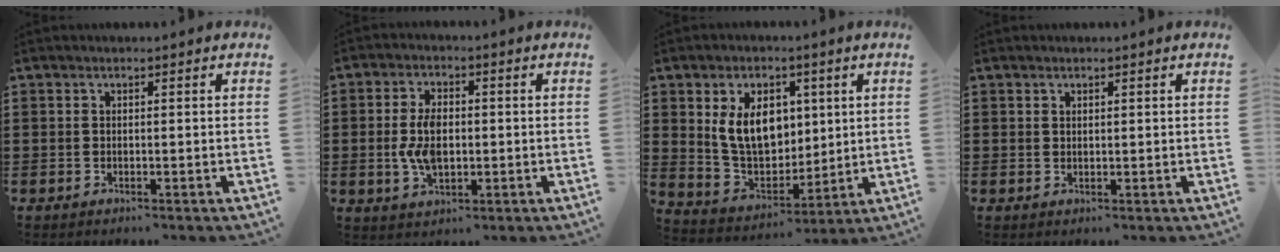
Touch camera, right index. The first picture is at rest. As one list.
[{"total": 6.2, "force": [-0.3, 3.4, 5.2], "torque": [-0.121, 0.000, -0.009]}, {"total": 10.1, "force": [2.8, 7.1, 6.7], "torque": [-0.149, 0.011, 0.049]}, {"total": 0.8, "force": [0.6, 0.5, 0.2], "torque": [-0.006, 0.002, 0.012]}]